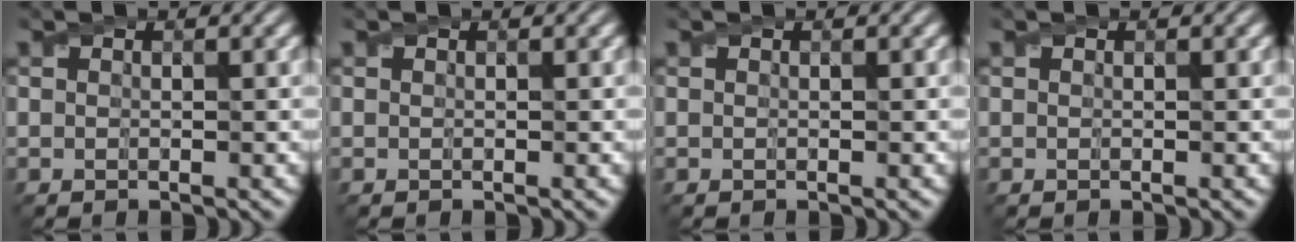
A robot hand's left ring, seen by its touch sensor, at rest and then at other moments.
{"total": 0.0}
{"total": 0.0}
{"total": 0.0}